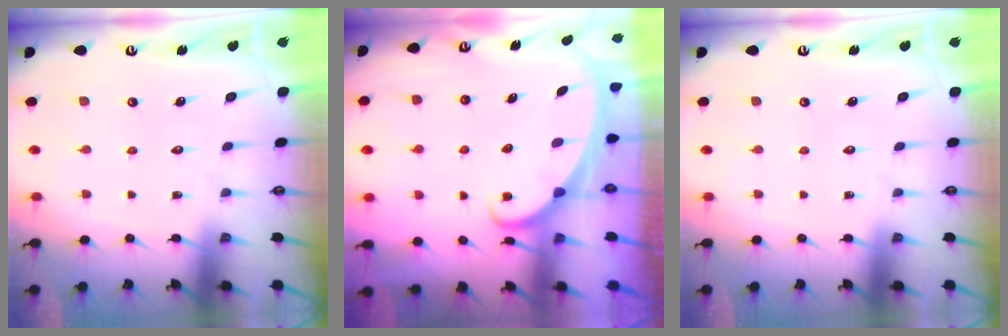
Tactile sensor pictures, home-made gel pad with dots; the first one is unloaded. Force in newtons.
{"total": 2.4, "press": 2.3, "slide": 0.3}
{"total": 0.0}